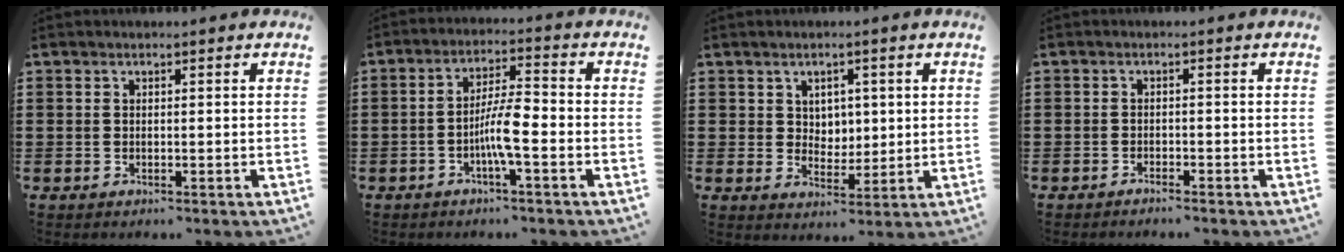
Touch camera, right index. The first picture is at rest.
{"total": 6.2, "force": [-1.9, 0.9, 5.8], "torque": [-0.115, -0.001, -0.040]}
{"total": 3.4, "force": [1.7, 2.8, 0.9], "torque": [-0.023, 0.007, 0.029]}
{"total": 1.2, "force": [-1.2, 0.0, 0.1], "torque": [-0.006, 0.002, -0.024]}